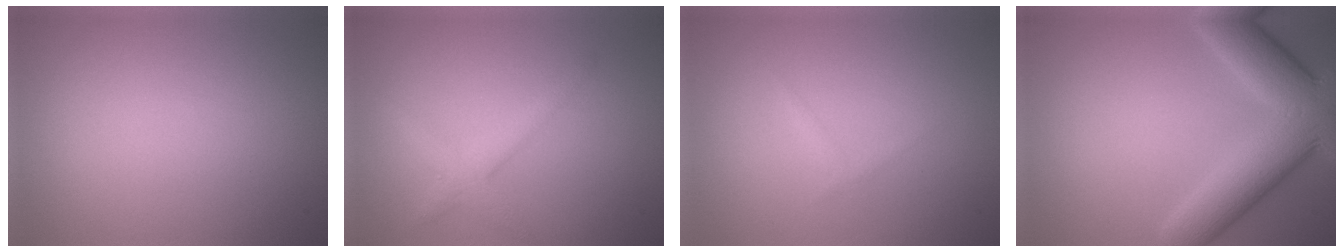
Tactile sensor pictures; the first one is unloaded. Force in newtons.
{"total": 2.5, "press": 2.5, "slide": 0.1}
{"total": 0.6, "press": 0.6, "slide": 0.0}
{"total": 9.2, "press": 9.2, "slide": 0.4}